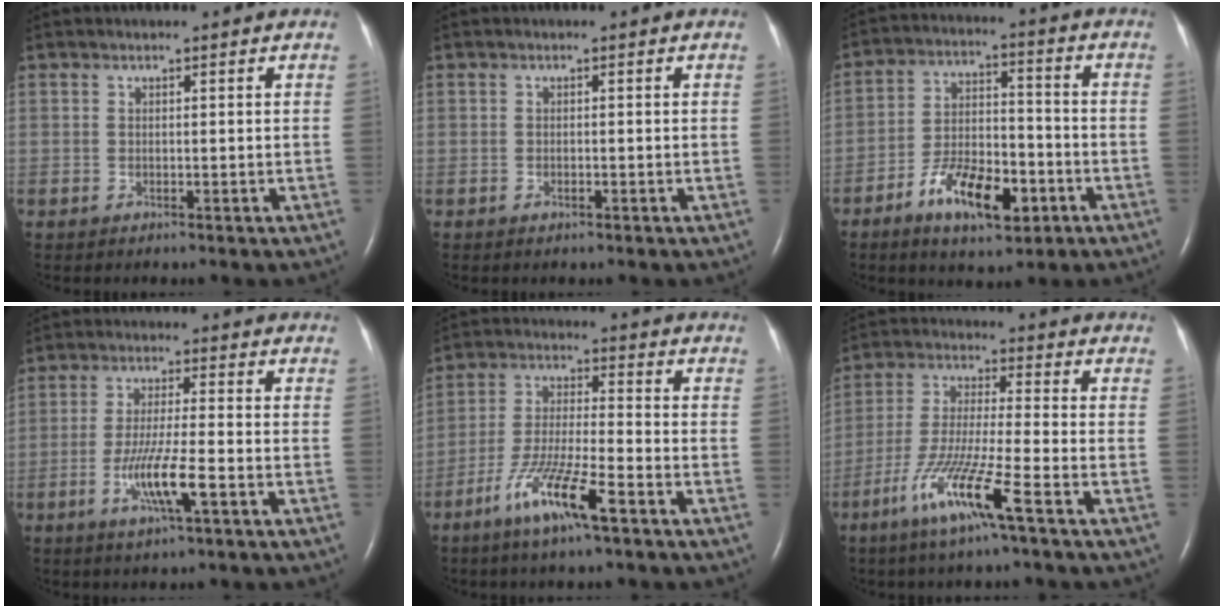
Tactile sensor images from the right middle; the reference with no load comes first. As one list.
[{"total": 0.6, "force": [-0.4, 0.3, 0.4], "torque": [-0.010, 0.000, -0.003]}, {"total": 11.5, "force": [-5.8, 4.5, 8.8], "torque": [-0.168, 0.006, -0.092]}, {"total": 7.5, "force": [-3.0, 0.2, 6.8], "torque": [-0.135, -0.012, -0.055]}, {"total": 10.7, "force": [-6.2, 1.0, 8.7], "torque": [-0.177, -0.014, -0.116]}, {"total": 11.2, "force": [-6.1, -0.4, 9.4], "torque": [-0.193, -0.021, -0.120]}]